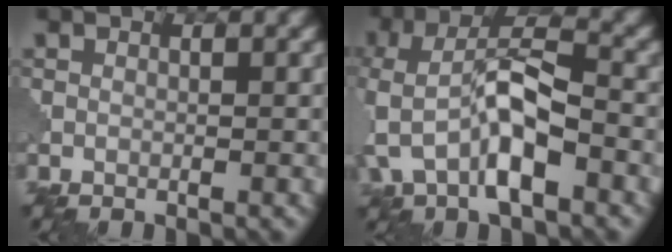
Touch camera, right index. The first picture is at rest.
{"total": 8.2, "force": [-2.8, 4.0, 6.6], "torque": [-0.136, 0.012, -0.060]}